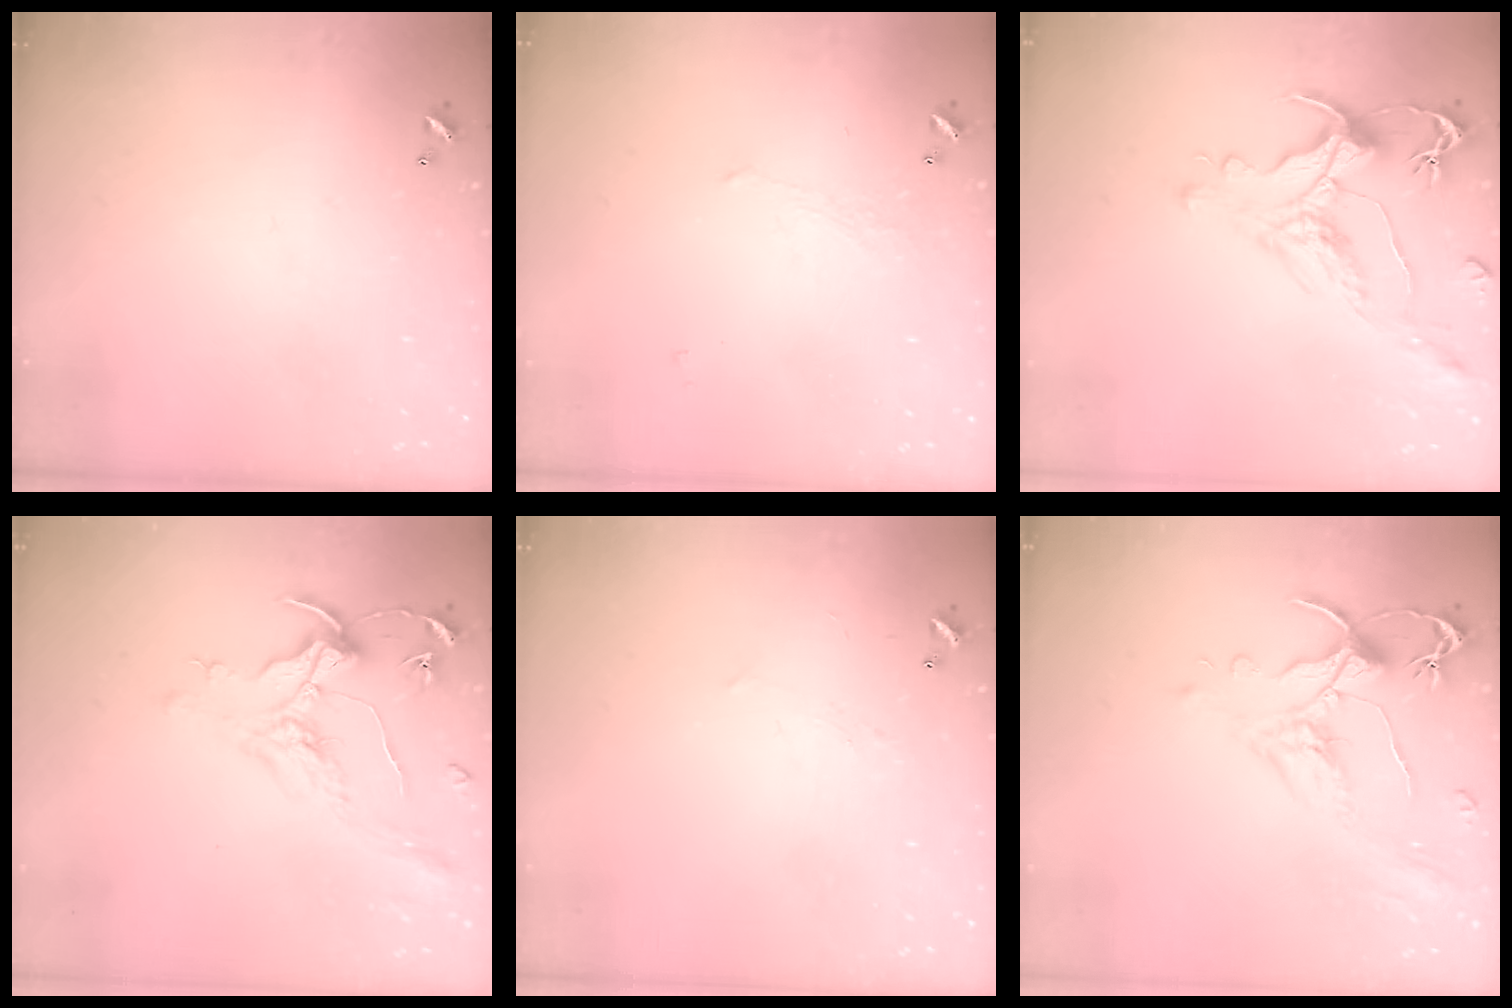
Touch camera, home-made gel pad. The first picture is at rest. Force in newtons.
{"total": 1.1, "press": 0.8, "slide": 0.7}
{"total": 1.3, "press": 0.1, "slide": 1.3}
{"total": 1.5, "press": 1.3, "slide": 0.7}
{"total": 2.9, "press": 2.8, "slide": 0.4}
{"total": 1.5, "press": 1.0, "slide": 1.1}